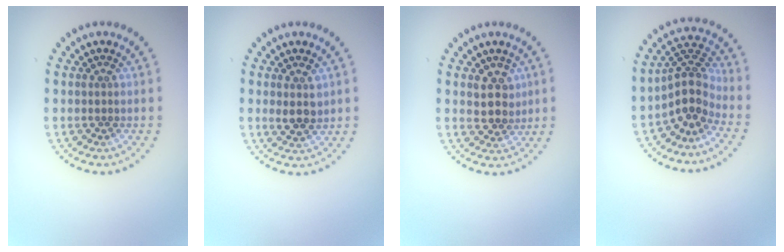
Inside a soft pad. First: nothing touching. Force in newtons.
{"total": 1.9, "press": 1.8, "slide": 0.6}
{"total": 2.7, "press": 2.4, "slide": 1.1}
{"total": 3.6, "press": 2.6, "slide": 2.5}